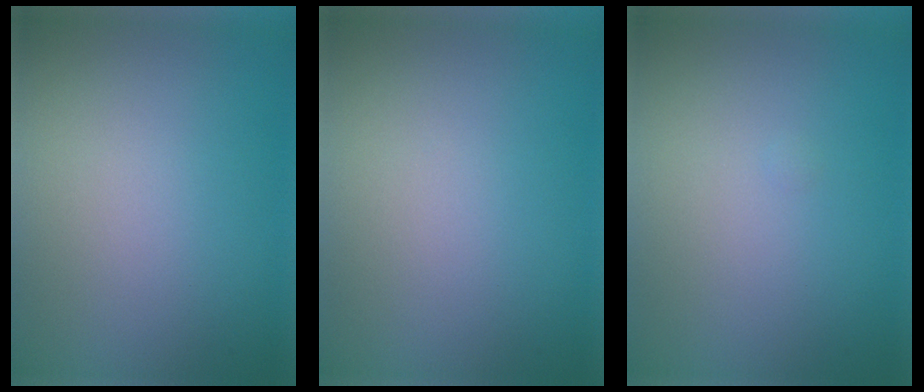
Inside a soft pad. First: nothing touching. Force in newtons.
{"total": 0.0}
{"total": 0.0}